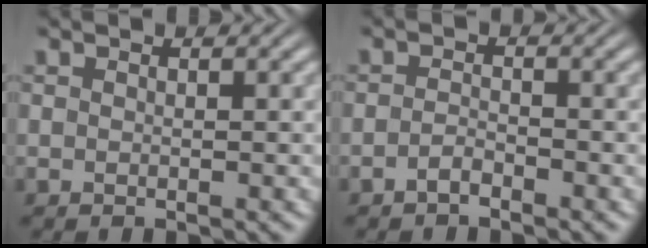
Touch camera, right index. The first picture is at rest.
{"total": 1.8, "force": [-1.5, 0.9, 0.5], "torque": [-0.011, -0.001, -0.030]}